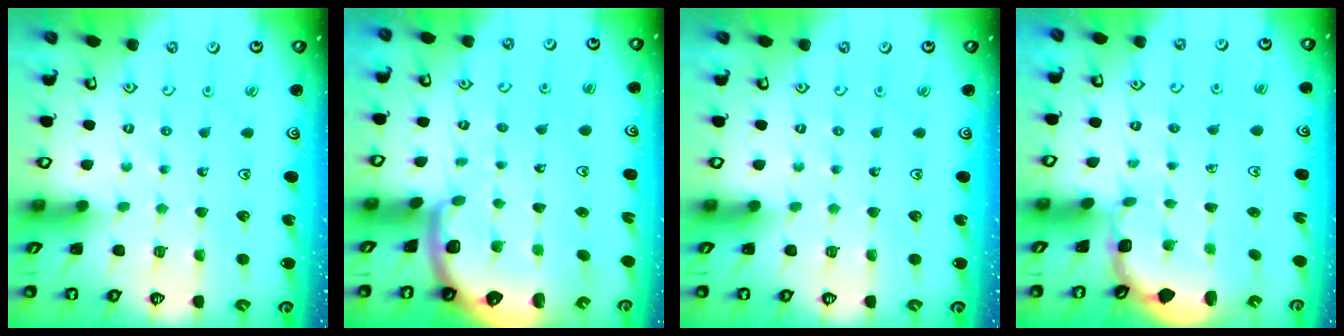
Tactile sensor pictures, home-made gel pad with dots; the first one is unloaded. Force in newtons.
{"total": 4.9, "press": 4.6, "slide": 1.4}
{"total": 0.0}
{"total": 2.7, "press": 2.1, "slide": 1.7}